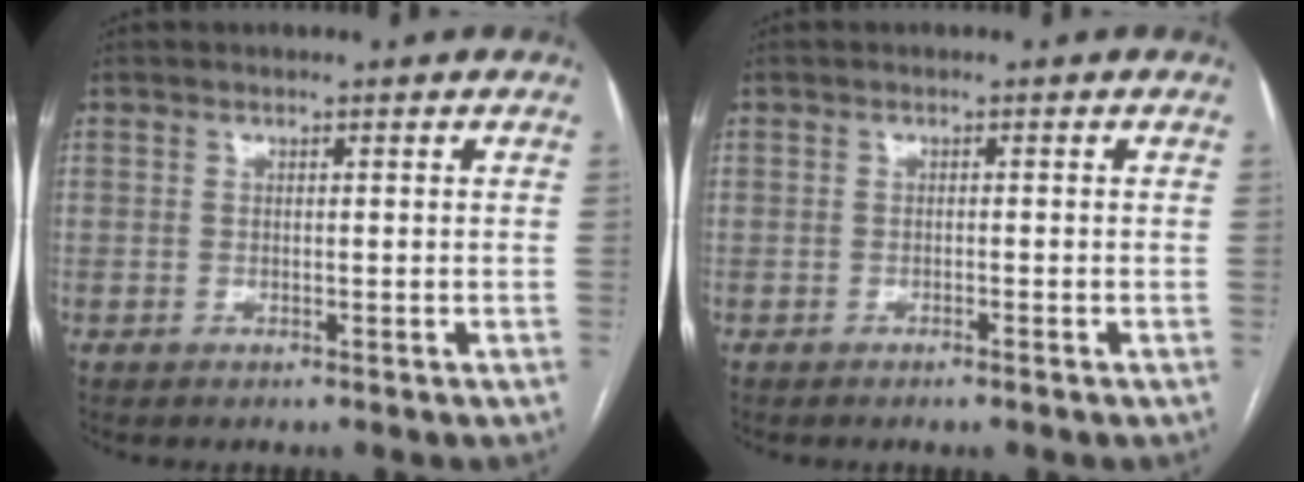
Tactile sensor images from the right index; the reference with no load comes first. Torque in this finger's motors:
{"motor_torque": [0.09, 0.00, -0.01, 0.00]}